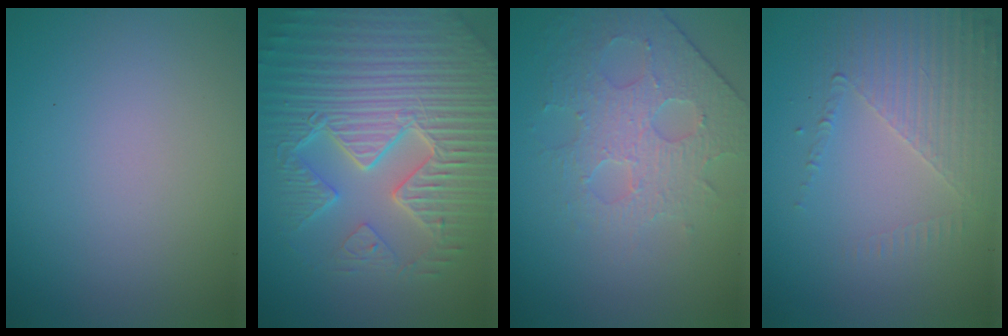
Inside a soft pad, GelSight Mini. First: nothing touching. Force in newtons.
{"total": 9.5, "press": 6.7, "slide": 6.7}
{"total": 4.1, "press": 3.6, "slide": 1.9}
{"total": 5.2, "press": 3.1, "slide": 4.2}